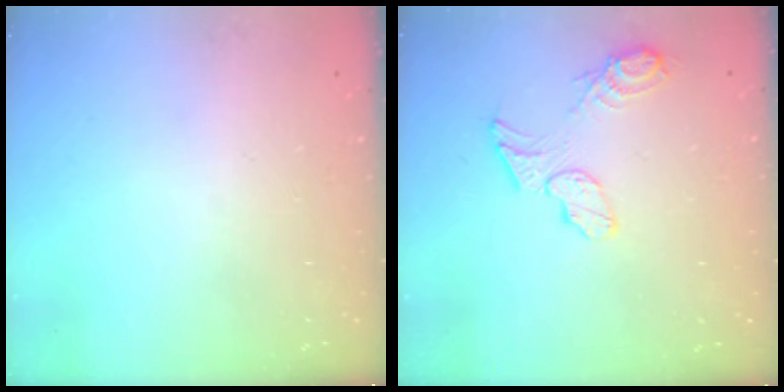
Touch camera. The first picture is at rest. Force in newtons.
{"total": 9.0, "press": 9.0, "slide": 0.7}